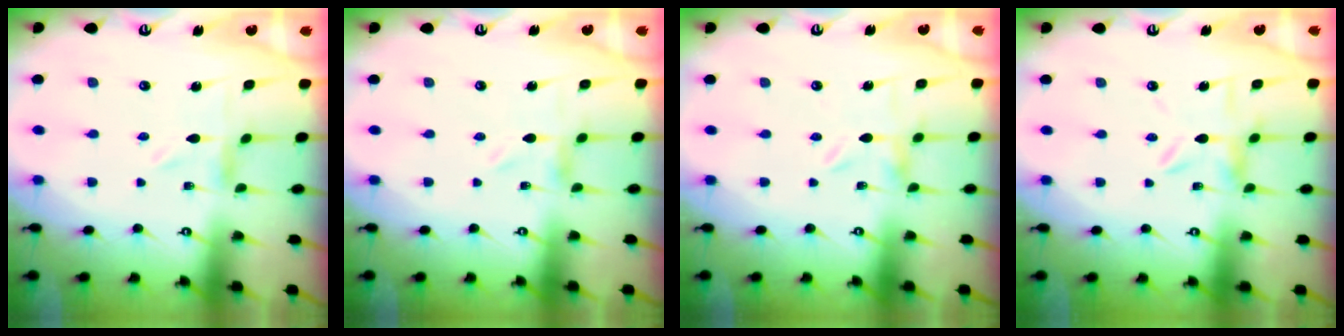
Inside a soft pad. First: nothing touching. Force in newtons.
{"total": 0.0}
{"total": 0.0}
{"total": 3.8, "press": 3.8, "slide": 0.3}